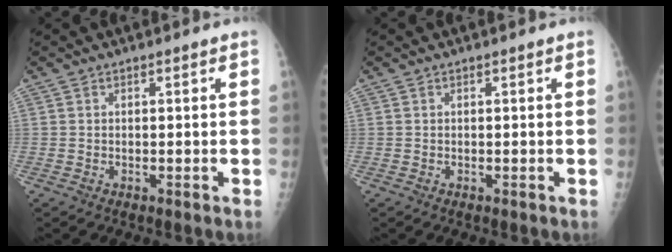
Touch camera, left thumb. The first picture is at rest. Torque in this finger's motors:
{"motor_torque": [-0.02, 0.02, -0.03, 0.00, 0.00]}